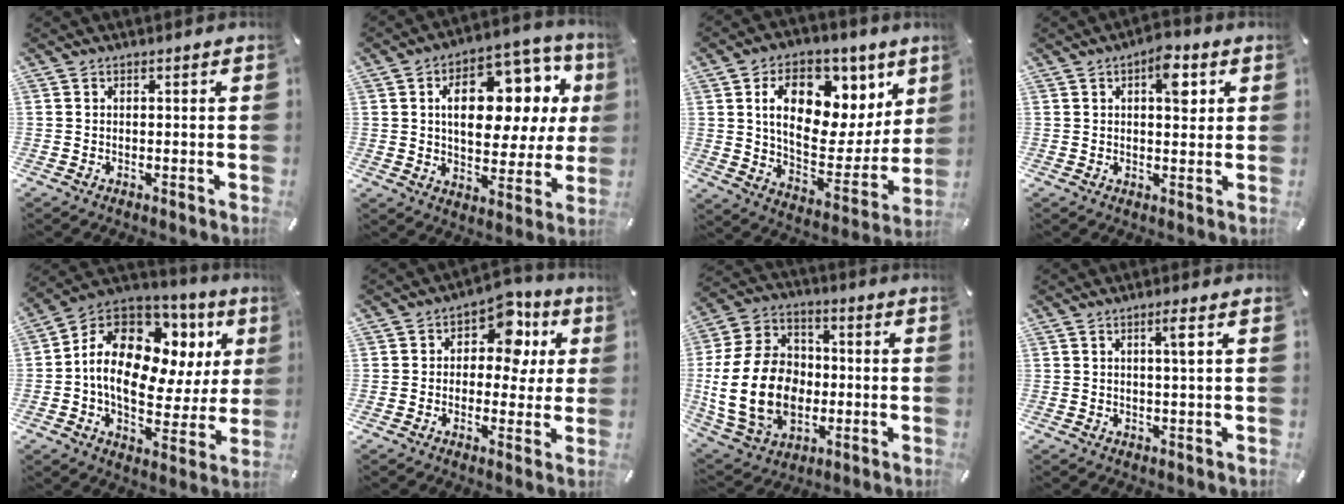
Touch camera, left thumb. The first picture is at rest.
{"total": 18.5, "force": [5.6, 11.0, 13.8], "torque": [-0.200, -0.020, 0.093]}
{"total": 19.0, "force": [8.4, 11.8, 12.3], "torque": [-0.185, -0.049, 0.146]}
{"total": 6.9, "force": [2.4, 3.4, 5.5], "torque": [-0.057, -0.012, 0.030]}
{"total": 16.5, "force": [4.0, 11.0, 11.7], "torque": [-0.204, -0.036, 0.062]}
{"total": 10.8, "force": [2.9, 7.6, 7.2], "torque": [-0.095, -0.011, 0.047]}
{"total": 20.9, "force": [-2.7, 16.3, 12.8], "torque": [-0.269, 0.015, -0.041]}
{"total": 3.1, "force": [1.0, 0.0, 2.9], "torque": [-0.057, -0.002, 0.015]}